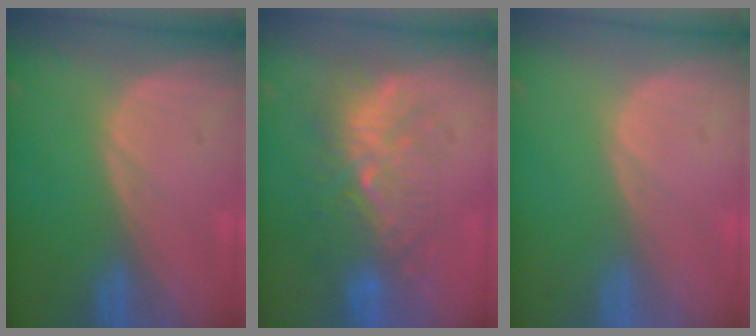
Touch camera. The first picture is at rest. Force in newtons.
{"total": 9.1, "press": 8.4, "slide": 3.4}
{"total": 0.0}